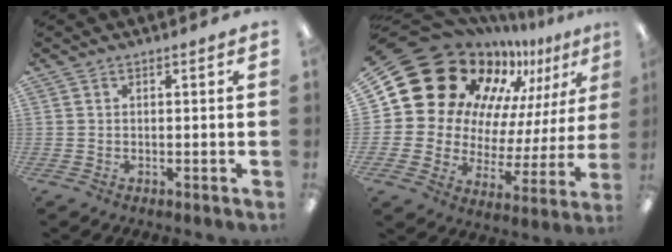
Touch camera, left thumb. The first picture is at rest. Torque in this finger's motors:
{"motor_torque": [0.43, 0.99, 1.40, -1.37, 0.42]}